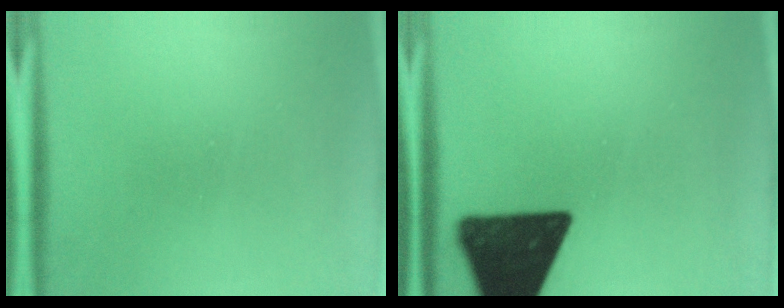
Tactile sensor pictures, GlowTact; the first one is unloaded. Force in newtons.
{"total": 17.1}